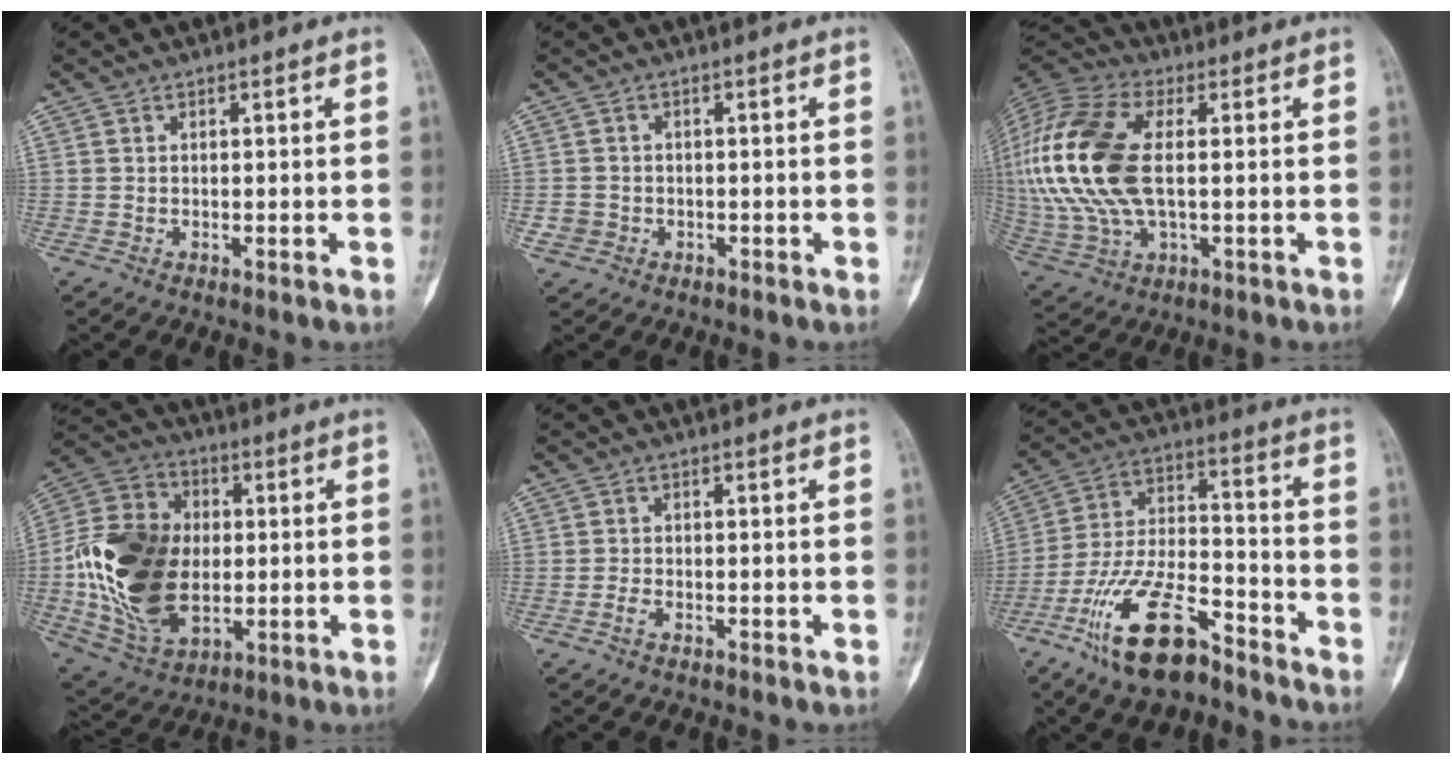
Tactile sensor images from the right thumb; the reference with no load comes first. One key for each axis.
{"total": 2.6, "fx": -0.9, "fy": 2.4, "fz": 0.5, "tx": -0.003, "ty": 0.008, "tz": -0.016}
{"total": 22.4, "fx": 1.2, "fy": 12.2, "fz": 18.8, "tx": -0.421, "ty": 0.004, "tz": 0.024}
{"total": 22.8, "fx": -1.1, "fy": 15.2, "fz": 16.9, "tx": -0.319, "ty": 0.001, "tz": -0.011}
{"total": 1.4, "fx": -0.9, "fy": 0.6, "fz": 0.8, "tx": -0.021, "ty": 0.003, "tz": -0.020}
{"total": 17.3, "fx": -11.2, "fy": 6.5, "fz": 11.4, "tx": -0.213, "ty": 0.072, "tz": -0.209}